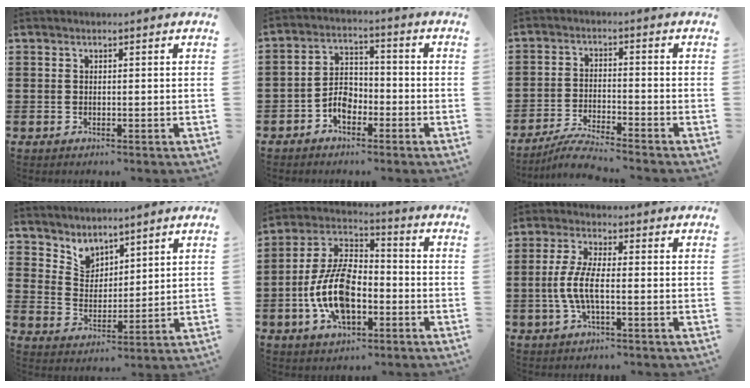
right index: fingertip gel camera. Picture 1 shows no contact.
{"total": 4.7, "force": [-2.4, 3.1, 2.6], "torque": [-0.063, 0.006, -0.050]}
{"total": 4.7, "force": [-4.5, -0.2, 1.3], "torque": [-0.030, -0.005, -0.089]}
{"total": 4.1, "force": [3.7, 1.9, -0.2], "torque": [-0.017, -0.013, 0.067]}
{"total": 12.3, "force": [-3.6, 6.6, 9.8], "torque": [-0.233, 0.002, -0.072]}
{"total": 6.0, "force": [-1.3, 1.9, 5.6], "torque": [-0.133, -0.006, -0.035]}